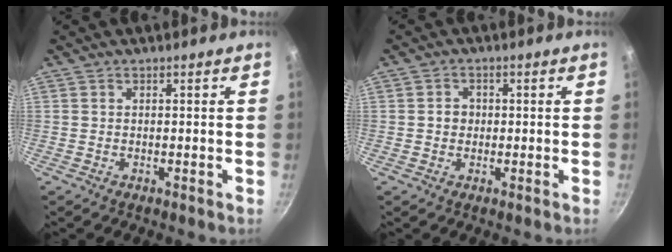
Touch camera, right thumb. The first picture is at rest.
{"total": 2.4, "force": [-0.1, 2.1, 1.0], "torque": [-0.002, 0.007, -0.004]}